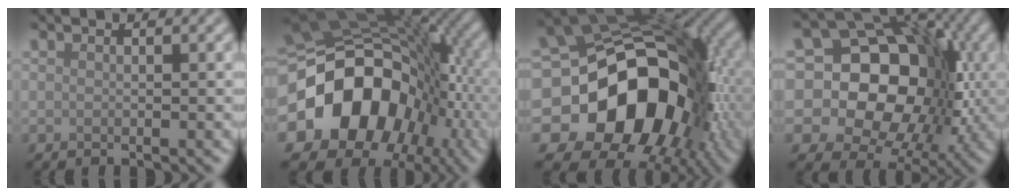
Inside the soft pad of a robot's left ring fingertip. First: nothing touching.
{"total": 19.0, "force": [-3.7, 15.0, 11.0], "torque": [-0.207, -0.028, -0.045]}
{"total": 18.6, "force": [-4.8, 13.4, 12.0], "torque": [-0.180, -0.008, -0.074]}
{"total": 17.5, "force": [0.9, 14.3, 10.1], "torque": [-0.148, 0.036, -0.013]}